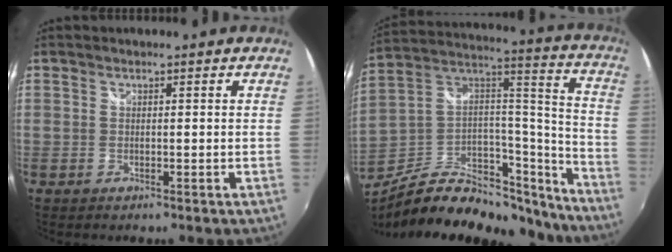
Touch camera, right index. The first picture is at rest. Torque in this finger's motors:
{"motor_torque": [0.66, -1.22, -0.05, -0.07]}